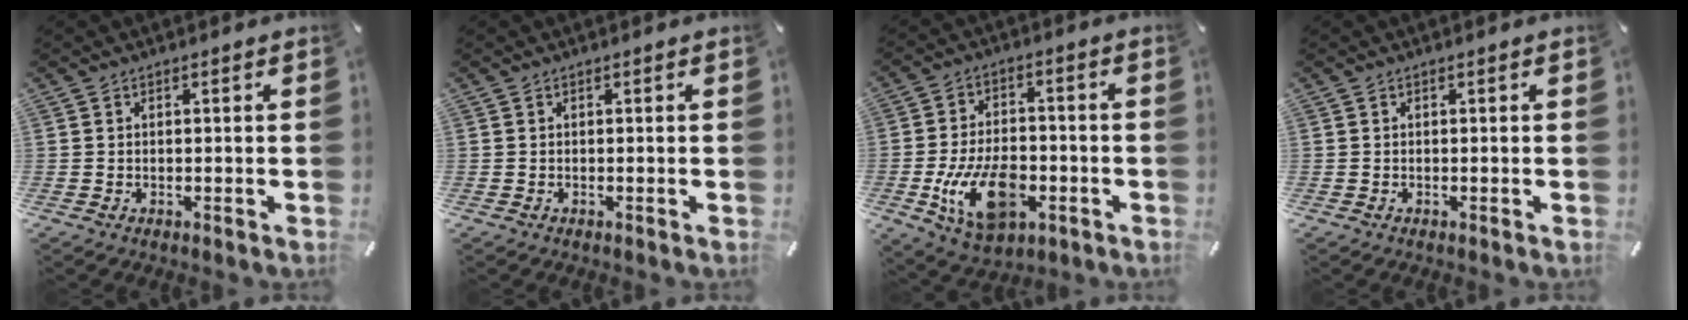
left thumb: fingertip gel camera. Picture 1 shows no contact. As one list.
[{"total": 0.0}, {"total": 15.0, "force": [-4.6, 9.4, 10.8], "torque": [-0.199, 0.009, -0.077]}, {"total": 0.0}]